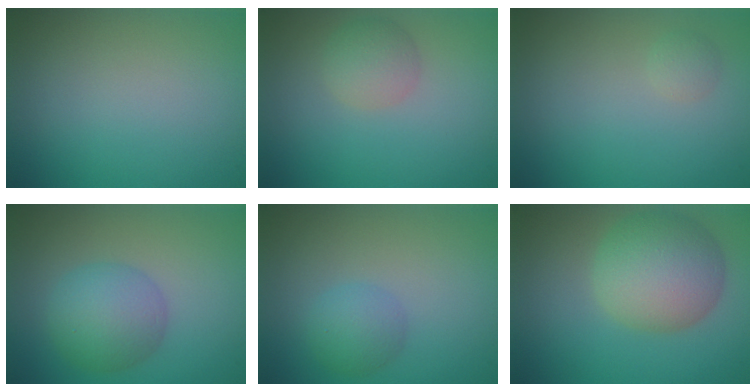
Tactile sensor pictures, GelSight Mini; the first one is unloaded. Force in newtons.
{"total": 2.5, "press": 2.5, "slide": 0.1}
{"total": 1.0, "press": 1.0, "slide": 0.1}
{"total": 4.9, "press": 4.9, "slide": 0.1}
{"total": 2.4, "press": 2.4, "slide": 0.1}
{"total": 7.7, "press": 7.7, "slide": 0.4}